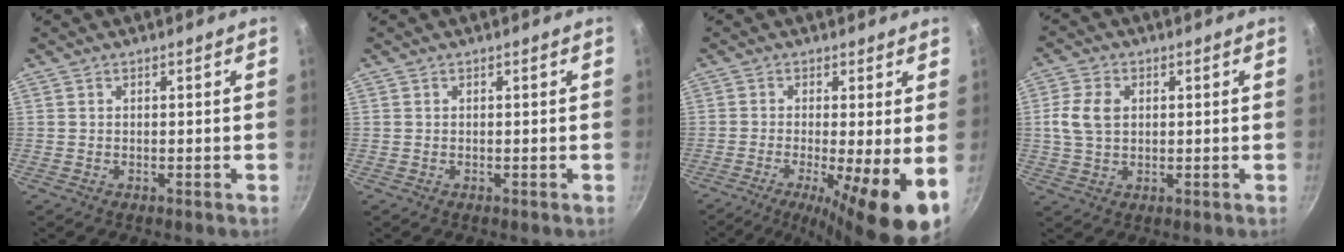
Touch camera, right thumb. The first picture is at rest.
{"total": 0.0}
{"total": 13.1, "force": [-4.0, 2.4, 12.3], "torque": [-0.166, -0.016, -0.052]}
{"total": 6.5, "force": [1.0, 4.6, 4.6], "torque": [-0.094, 0.005, 0.020]}